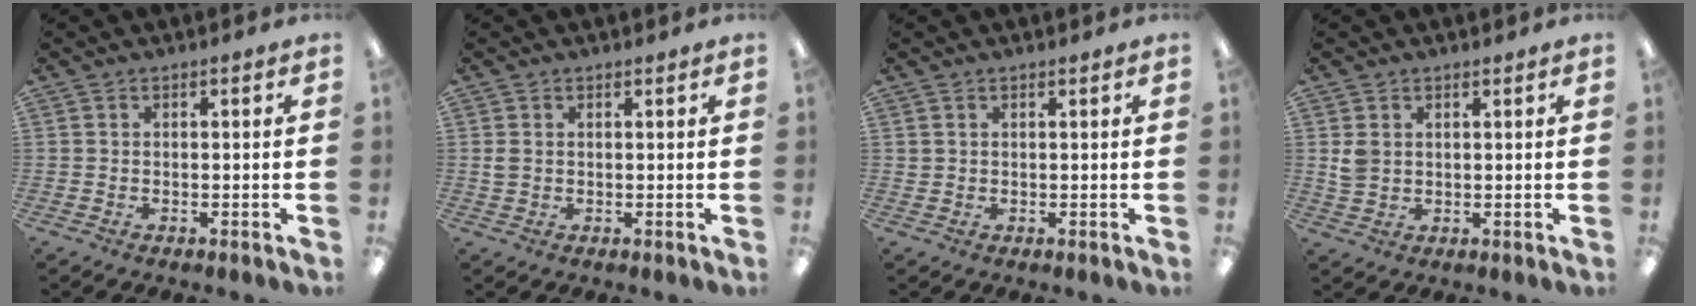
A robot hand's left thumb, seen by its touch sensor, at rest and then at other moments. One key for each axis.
{"total": 1.6, "fx": 0.6, "fy": 1.2, "fz": 0.7, "tx": -0.017, "ty": 0.004, "tz": 0.011}
{"total": 0.9, "fx": 0.6, "fy": 0.7, "fz": 0.1, "tx": -0.002, "ty": 0.001, "tz": 0.013}
{"total": 3.6, "fx": 1.3, "fy": 2.9, "fz": 1.6, "tx": -0.025, "ty": 0.000, "tz": 0.024}